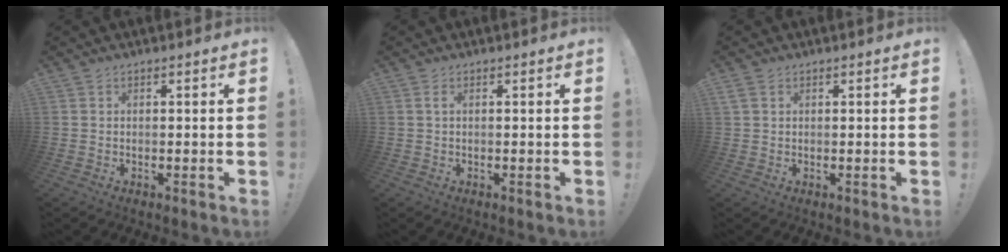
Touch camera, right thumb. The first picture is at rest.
{"total": 1.1, "force": [0.1, 0.0, 1.0], "torque": [-0.025, 0.002, 0.003]}
{"total": 1.9, "force": [1.0, 1.1, 1.2], "torque": [-0.029, 0.006, 0.020]}